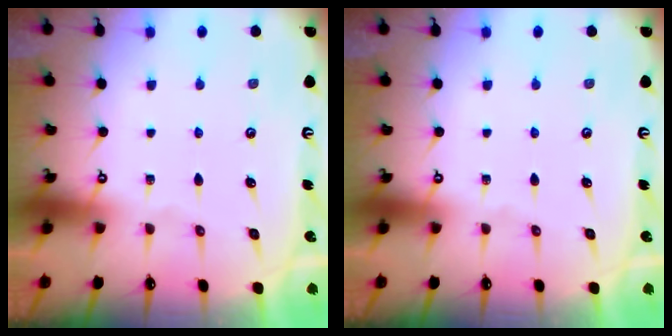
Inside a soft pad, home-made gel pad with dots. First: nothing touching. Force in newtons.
{"total": 0.0}